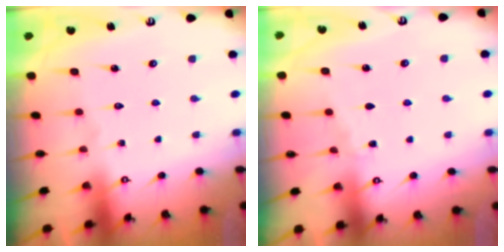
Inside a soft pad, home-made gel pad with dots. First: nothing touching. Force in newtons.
{"total": 2.8, "press": 2.7, "slide": 0.3}